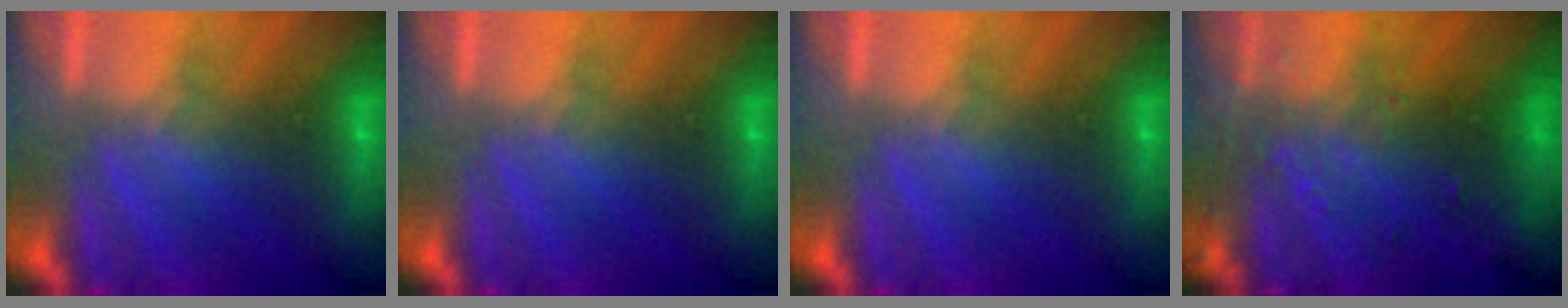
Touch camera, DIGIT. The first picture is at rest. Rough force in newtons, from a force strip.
{"total": 0.0}
{"total": 0.0}
{"total": 9.1}